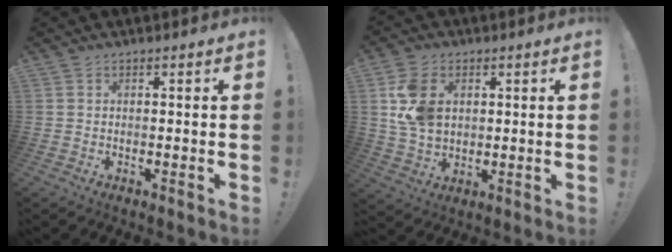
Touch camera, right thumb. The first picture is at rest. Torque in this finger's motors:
{"motor_torque": [-0.19, 0.72, 0.93, 0.09, 0.21]}